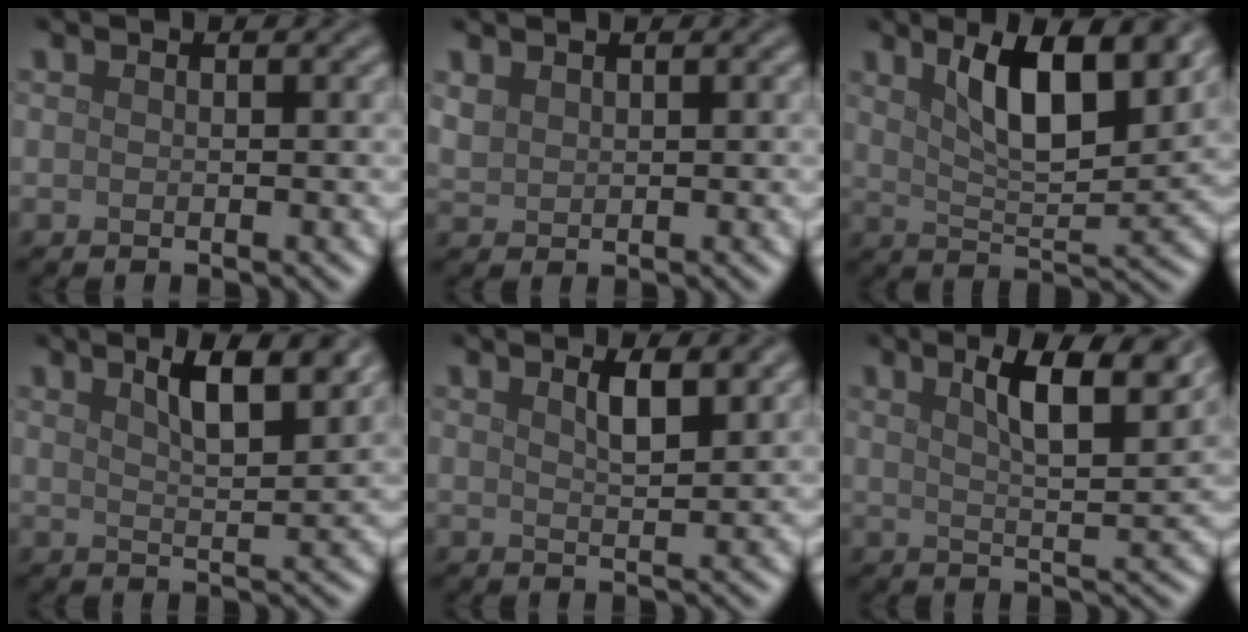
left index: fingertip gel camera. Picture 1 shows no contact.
{"total": 1.3, "force": [1.0, 0.8, 0.4], "torque": [-0.013, 0.001, 0.025]}
{"total": 8.4, "force": [3.9, 2.7, 7.0], "torque": [-0.112, 0.003, 0.065]}
{"total": 5.6, "force": [3.4, 1.6, 4.2], "torque": [-0.055, 0.011, 0.048]}
{"total": 2.7, "force": [1.5, 0.7, 2.1], "torque": [-0.031, 0.002, 0.026]}
{"total": 7.1, "force": [3.6, 1.9, 5.8], "torque": [-0.079, 0.006, 0.056]}